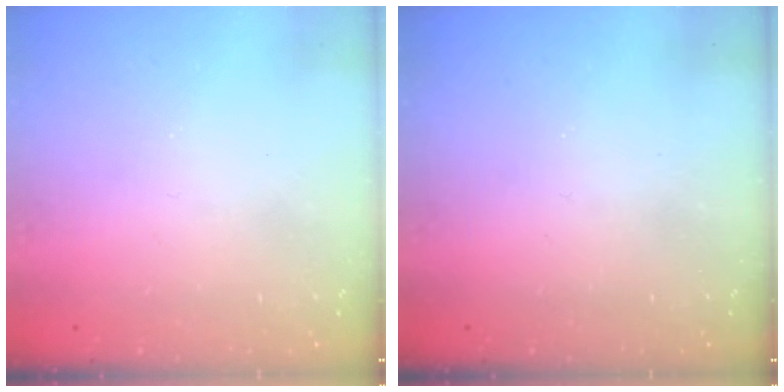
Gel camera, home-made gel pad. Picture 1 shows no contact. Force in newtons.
{"total": 0.0}